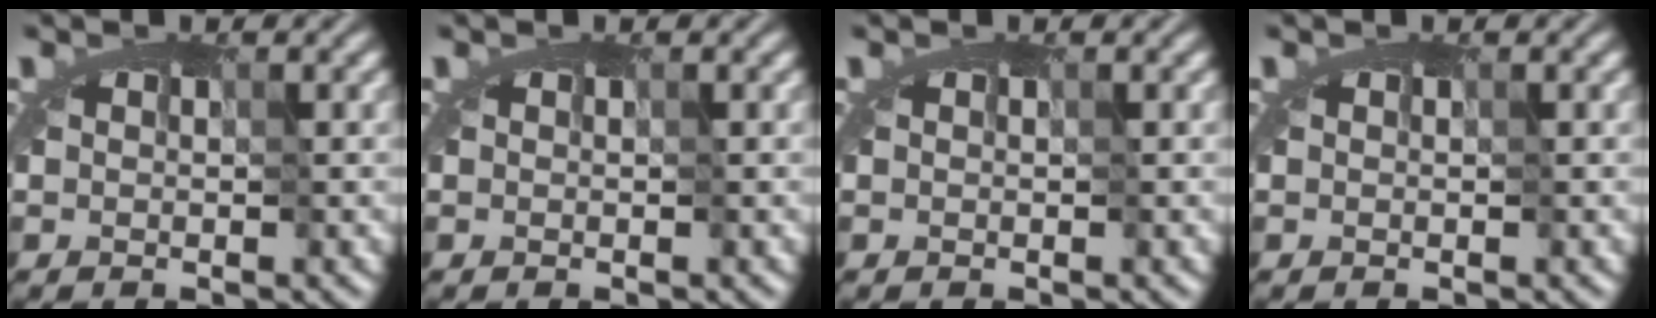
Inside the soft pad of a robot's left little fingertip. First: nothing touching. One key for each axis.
{"total": 0.0}
{"total": 0.0}
{"total": 0.0}